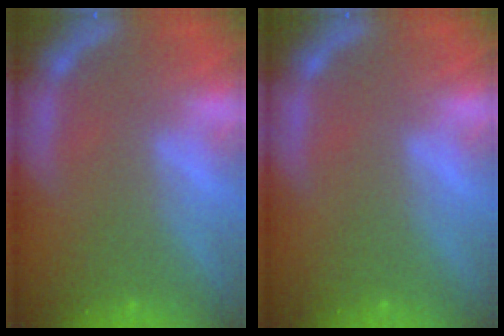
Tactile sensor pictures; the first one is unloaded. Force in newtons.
{"total": 0.0}